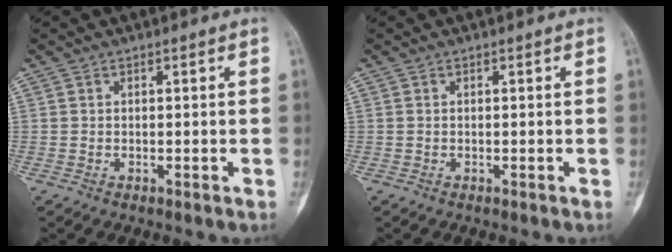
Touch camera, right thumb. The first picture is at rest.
{"total": 0.0}